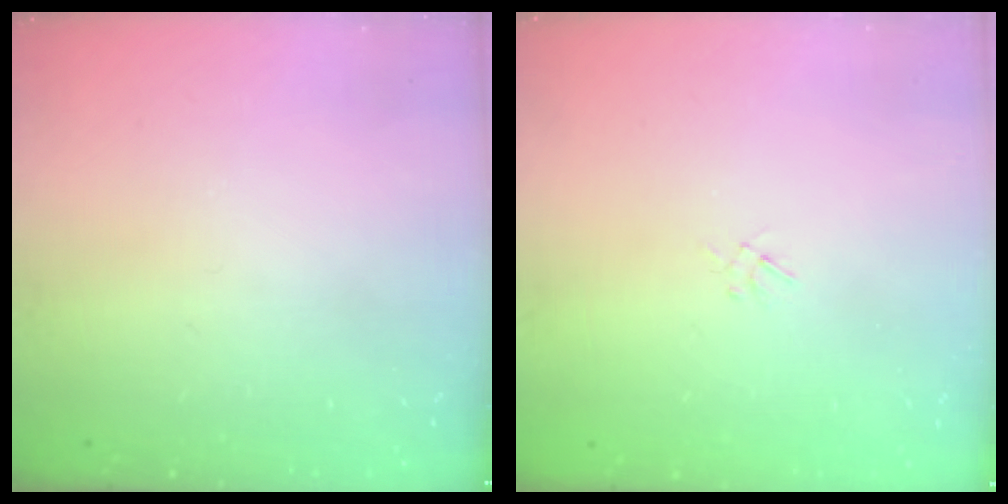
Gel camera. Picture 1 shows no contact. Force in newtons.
{"total": 1.0, "press": 0.9, "slide": 0.4}